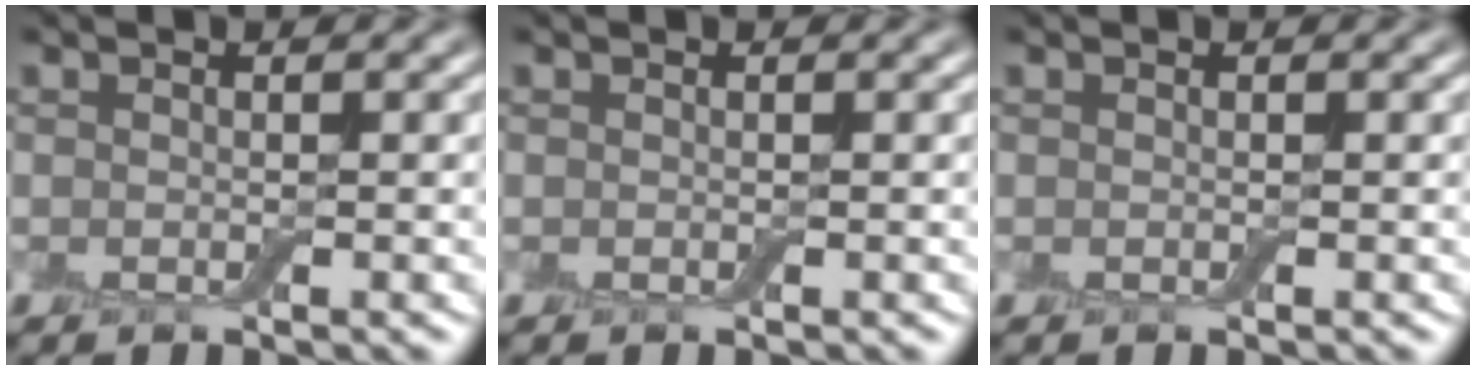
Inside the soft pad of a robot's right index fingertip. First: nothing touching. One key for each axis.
{"total": 0.0}
{"total": 0.0}